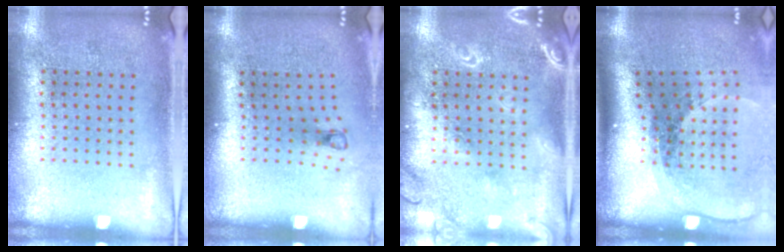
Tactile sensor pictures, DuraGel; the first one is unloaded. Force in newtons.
{"total": 0.8, "press": 0.4, "slide": 0.7}
{"total": 1.8, "press": 1.7, "slide": 0.2}
{"total": 2.1, "press": 1.6, "slide": 1.3}